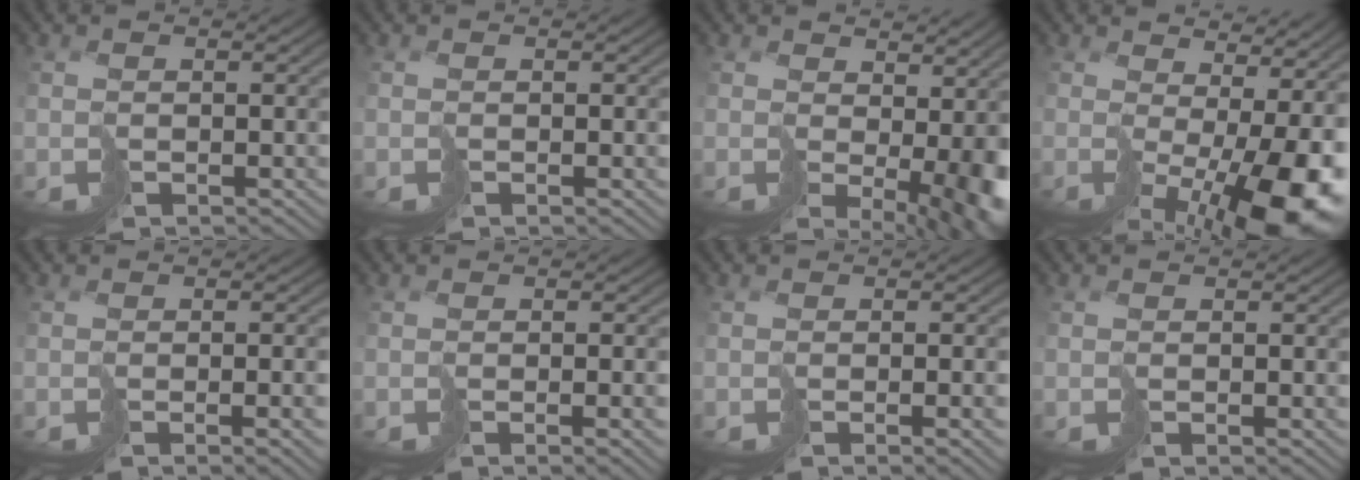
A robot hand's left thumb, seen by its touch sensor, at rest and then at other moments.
{"total": 0.0}
{"total": 8.9, "force": [0.2, 3.9, 8.1], "torque": [-0.121, -0.021, 0.020]}
{"total": 13.3, "force": [-1.6, 5.3, 12.1], "torque": [-0.177, -0.028, -0.012]}
{"total": 4.3, "force": [-1.0, 1.1, 4.1], "torque": [-0.057, -0.005, -0.014]}
{"total": 3.3, "force": [-0.8, 0.7, 3.1], "torque": [-0.046, -0.002, -0.014]}
{"total": 3.8, "force": [-0.9, 0.8, 3.6], "torque": [-0.052, -0.003, -0.014]}
{"total": 0.0}